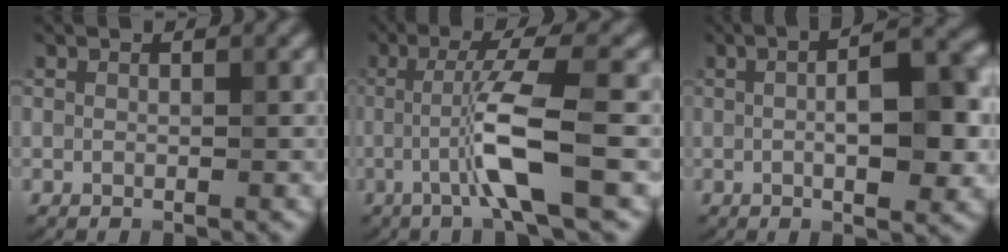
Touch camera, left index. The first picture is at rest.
{"total": 5.5, "force": [-1.4, 0.2, 5.4], "torque": [-0.101, 0.014, -0.031]}
{"total": 7.5, "force": [0.2, 2.2, 7.2], "torque": [-0.106, 0.004, 0.001]}